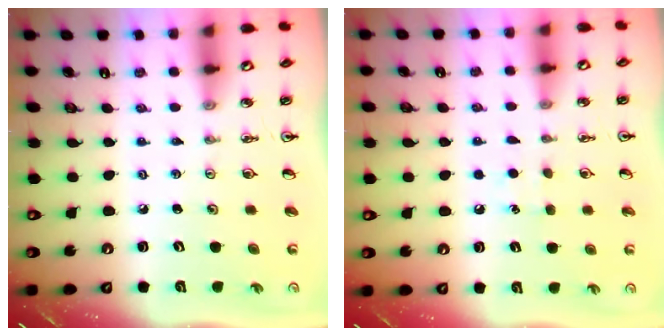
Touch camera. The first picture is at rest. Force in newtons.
{"total": 5.4, "press": 5.4, "slide": 0.7}